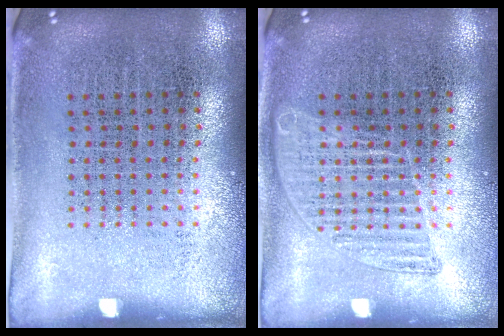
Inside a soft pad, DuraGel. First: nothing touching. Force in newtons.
{"total": 1.6, "press": 1.6, "slide": 0.2}